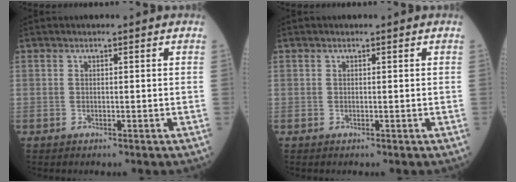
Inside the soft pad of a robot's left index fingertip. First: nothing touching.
{"total": 0.0}